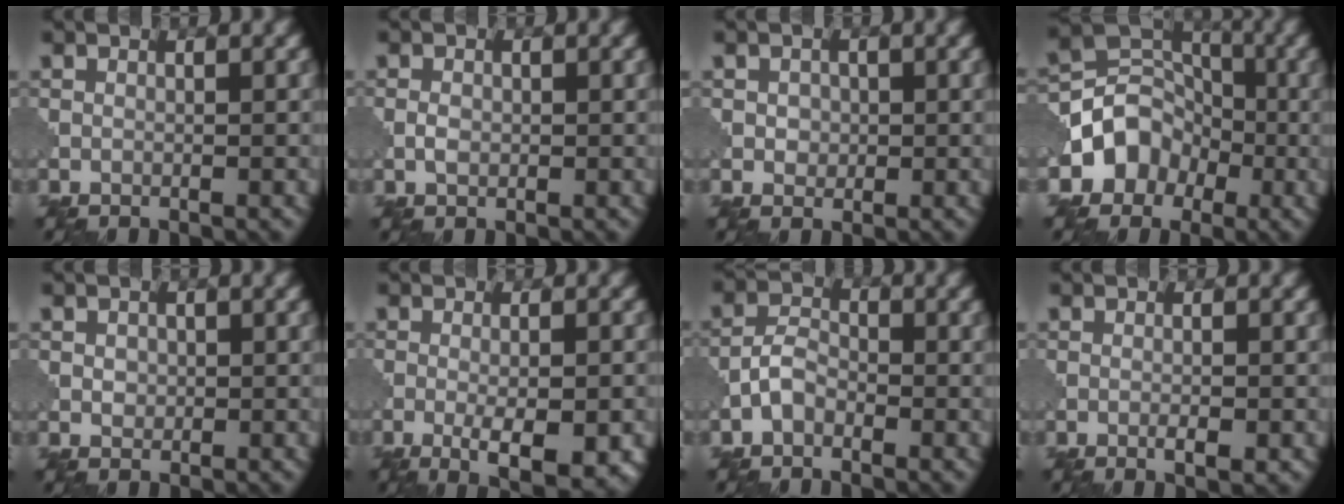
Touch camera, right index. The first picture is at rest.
{"total": 1.1, "force": [-0.2, 0.8, 0.8], "torque": [-0.017, 0.002, -0.007]}
{"total": 1.3, "force": [0.1, 1.2, 0.6], "torque": [-0.009, -0.001, 0.002]}
{"total": 5.1, "force": [-1.9, 4.3, 2.0], "torque": [-0.006, 0.013, -0.040]}
{"total": 1.0, "force": [0.2, 0.9, 0.4], "torque": [-0.007, 0.000, 0.003]}
{"total": 5.5, "force": [-2.1, 1.6, 4.9], "torque": [-0.080, -0.007, -0.030]}
{"total": 2.4, "force": [-1.2, 1.4, 1.5], "torque": [-0.028, 0.012, -0.031]}
{"total": 1.6, "force": [-0.7, 0.4, 1.4], "torque": [-0.023, -0.002, -0.011]}